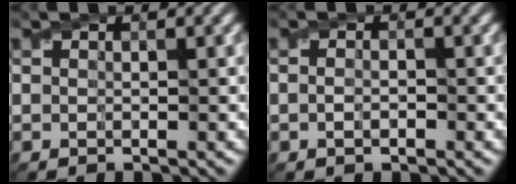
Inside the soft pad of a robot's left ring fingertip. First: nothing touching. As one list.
[{"total": 1.2, "force": [-0.4, 0.5, 1.0], "torque": [-0.022, -0.001, -0.009]}]